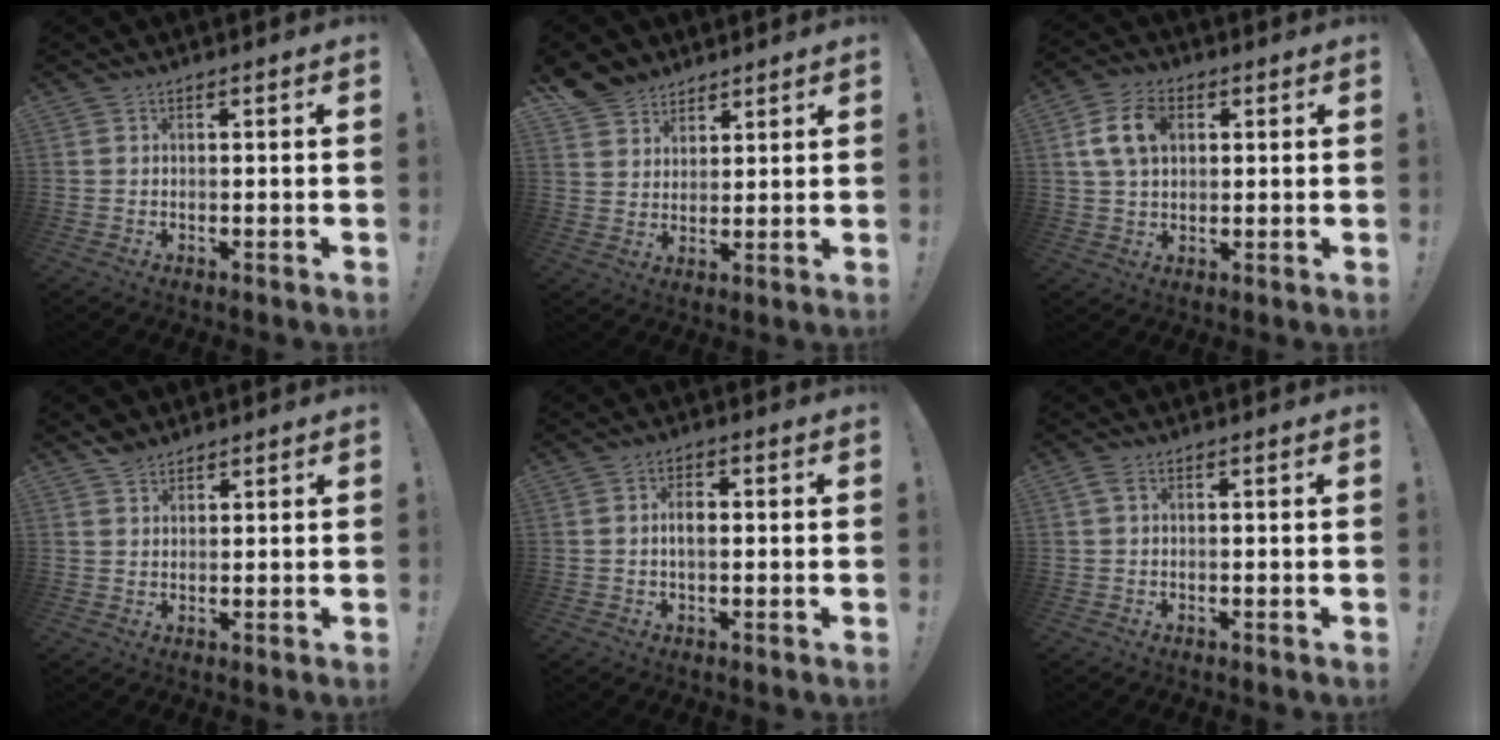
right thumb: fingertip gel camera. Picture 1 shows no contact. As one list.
[{"total": 7.2, "force": [5.6, 4.5, 0.6], "torque": [-0.018, -0.041, 0.113]}, {"total": 10.7, "force": [3.0, 7.1, 7.4], "torque": [-0.134, 0.009, 0.057]}, {"total": 3.7, "force": [3.0, 2.1, 0.8], "torque": [-0.006, -0.012, 0.057]}, {"total": 3.7, "force": [0.0, 1.9, 3.2], "torque": [-0.047, 0.004, -0.002]}, {"total": 1.6, "force": [0.4, 0.9, 1.3], "torque": [-0.019, 0.002, 0.006]}]